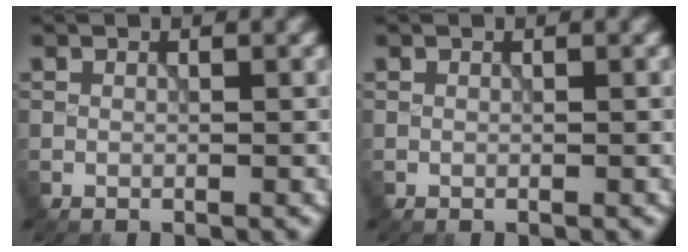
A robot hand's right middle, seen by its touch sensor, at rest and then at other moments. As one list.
[{"total": 0.0}]